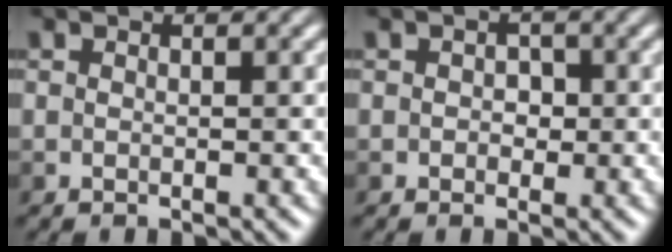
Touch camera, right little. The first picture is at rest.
{"total": 2.0, "force": [0.4, 1.7, 0.8], "torque": [0.010, 0.006, -0.013]}